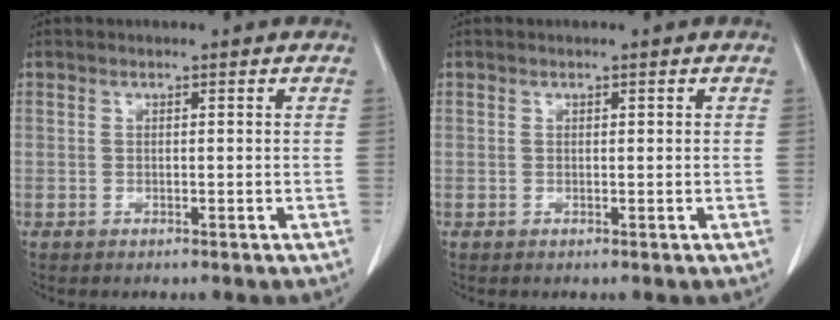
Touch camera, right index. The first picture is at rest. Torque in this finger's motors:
{"motor_torque": [-0.07, -0.01, -0.02, 0.01]}